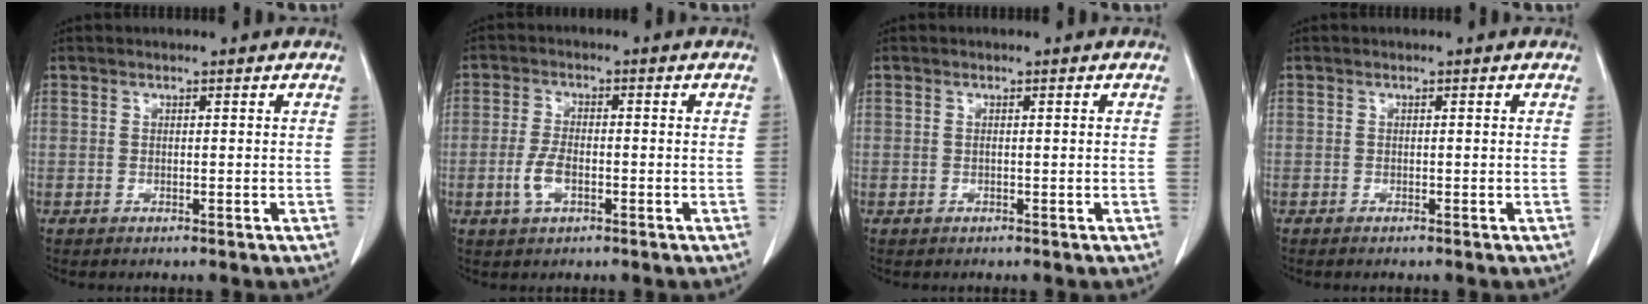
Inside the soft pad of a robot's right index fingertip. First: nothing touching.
{"total": 4.2, "force": [-1.5, 1.8, 3.4], "torque": [-0.076, 0.001, -0.028]}
{"total": 0.5, "force": [0.0, 0.1, 0.5], "torque": [-0.013, 0.000, 0.002]}
{"total": 0.5, "force": [-0.4, 0.0, 0.3], "torque": [-0.012, -0.002, -0.007]}